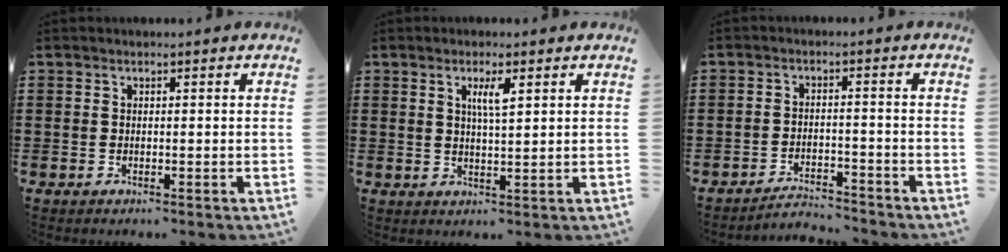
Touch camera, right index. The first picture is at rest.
{"total": 3.2, "force": [1.2, 0.6, 2.9], "torque": [-0.061, 0.004, 0.018]}
{"total": 3.3, "force": [-3.3, 0.1, 0.3], "torque": [-0.010, -0.001, -0.069]}